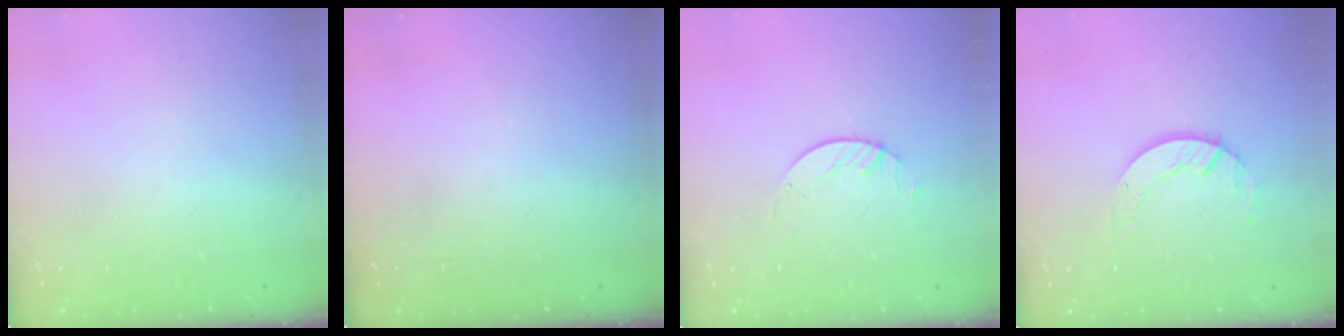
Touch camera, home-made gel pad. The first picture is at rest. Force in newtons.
{"total": 0.0}
{"total": 2.3, "press": 2.3, "slide": 0.3}
{"total": 5.1, "press": 5.1, "slide": 0.4}